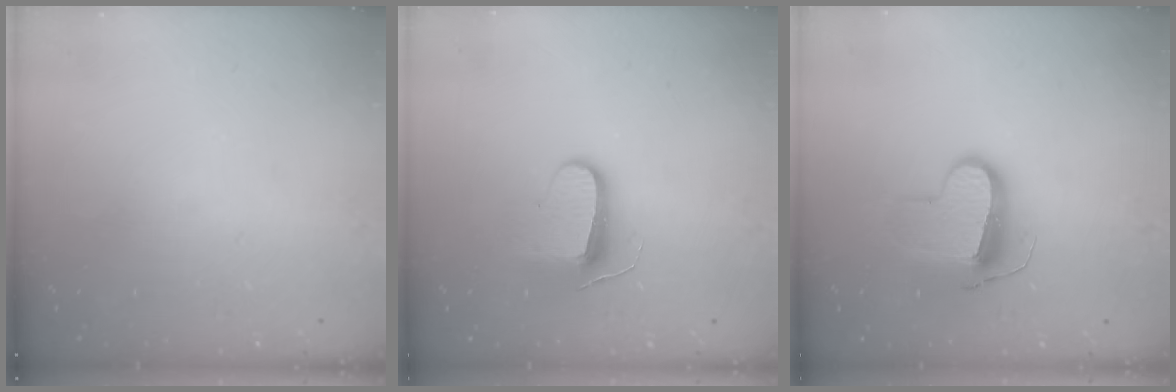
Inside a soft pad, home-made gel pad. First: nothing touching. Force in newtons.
{"total": 9.2, "press": 9.2, "slide": 0.7}
{"total": 11.7, "press": 11.7, "slide": 0.9}